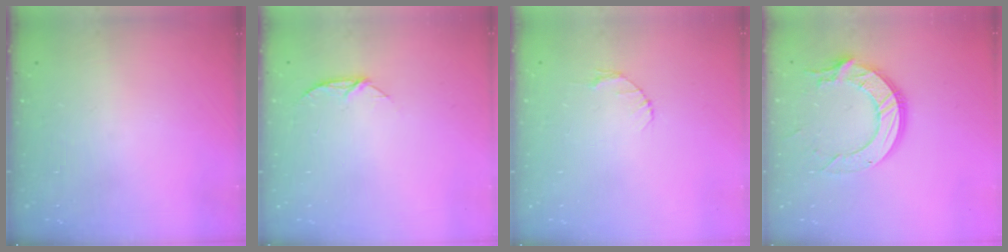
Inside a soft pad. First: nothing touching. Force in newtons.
{"total": 5.8, "press": 5.7, "slide": 0.6}
{"total": 2.6, "press": 2.6, "slide": 0.3}
{"total": 13.5, "press": 13.4, "slide": 1.6}